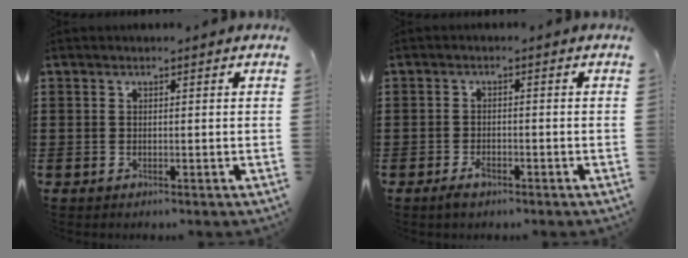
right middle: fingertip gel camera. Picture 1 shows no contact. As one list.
[{"total": 2.2, "force": [-1.3, 0.9, 1.5], "torque": [-0.035, -0.003, -0.027]}]